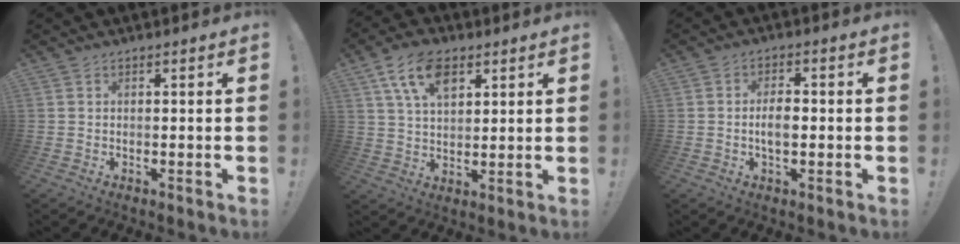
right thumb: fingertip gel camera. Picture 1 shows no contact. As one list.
[{"total": 12.0, "force": [5.9, 6.9, 7.9], "torque": [-0.140, -0.005, 0.112]}, {"total": 4.9, "force": [-0.8, 2.4, 4.2], "torque": [-0.067, 0.004, -0.020]}]